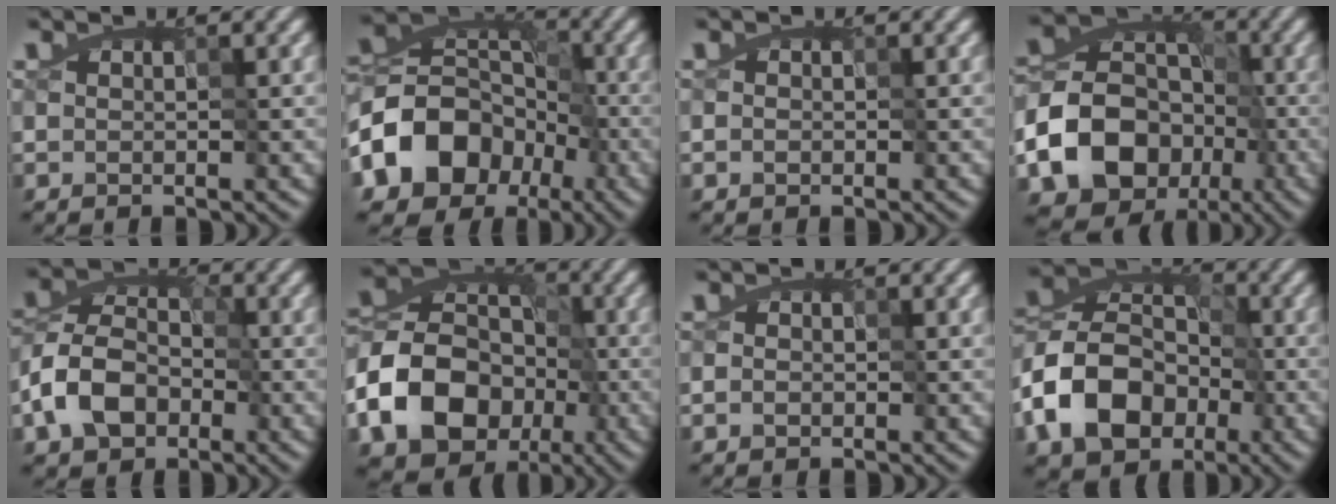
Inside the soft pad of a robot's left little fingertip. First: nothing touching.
{"total": 11.7, "force": [-6.2, 8.5, 5.2], "torque": [-0.098, -0.003, -0.118]}
{"total": 1.0, "force": [0.1, 0.9, 0.6], "torque": [-0.009, 0.007, -0.001]}
{"total": 17.4, "force": [-8.1, 14.1, 6.4], "torque": [-0.118, -0.032, -0.151]}
{"total": 5.8, "force": [-4.0, 3.5, 2.4], "torque": [-0.045, 0.006, -0.080]}
{"total": 12.5, "force": [-5.9, 9.3, 5.8], "torque": [-0.121, -0.009, -0.107]}
{"total": 1.7, "force": [-0.1, 1.5, 0.9], "torque": [-0.012, 0.014, -0.006]}
{"total": 8.8, "force": [-5.0, 6.0, 4.1], "torque": [-0.064, 0.007, -0.099]}